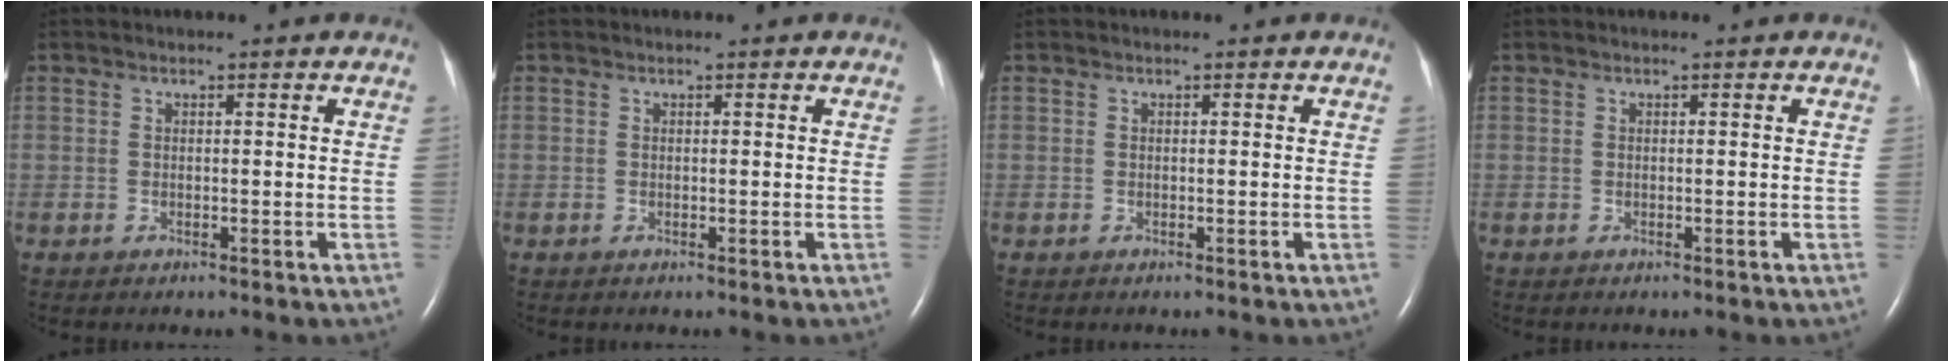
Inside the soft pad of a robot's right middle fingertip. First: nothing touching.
{"total": 0.0}
{"total": 0.0}
{"total": 0.0}